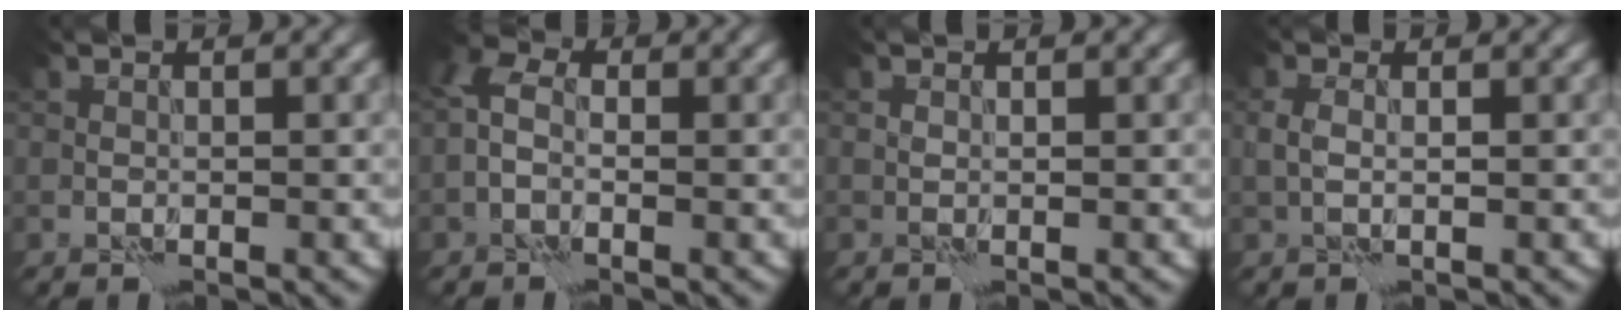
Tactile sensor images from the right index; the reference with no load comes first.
{"total": 2.3, "force": [-0.6, 1.5, 1.7], "torque": [-0.039, 0.010, -0.023]}
{"total": 0.0}
{"total": 1.4, "force": [0.2, 0.8, 1.2], "torque": [-0.029, 0.002, 0.002]}